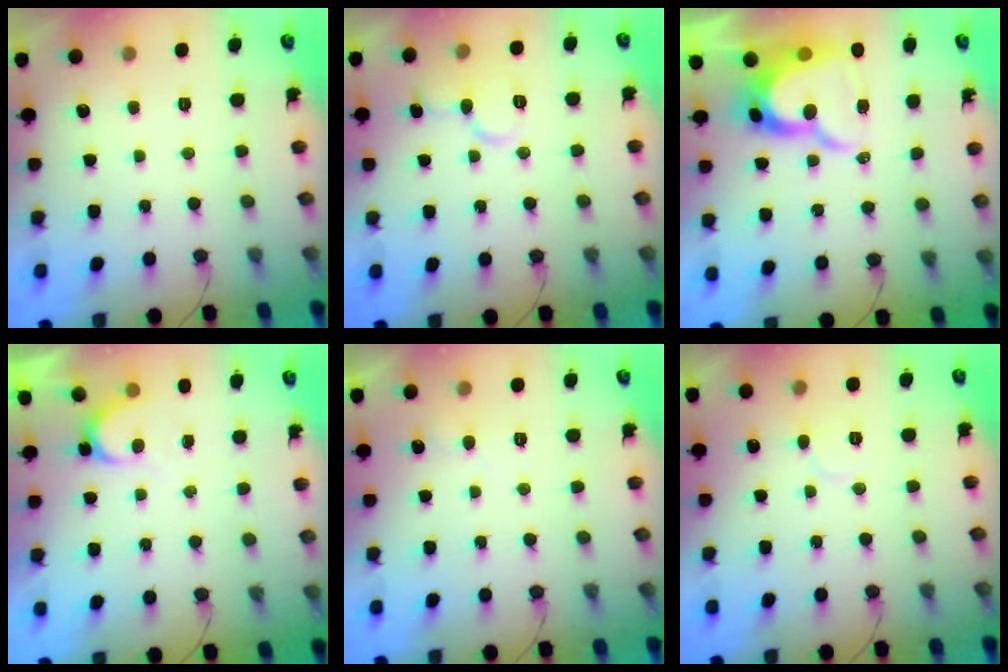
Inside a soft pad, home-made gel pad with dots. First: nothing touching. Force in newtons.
{"total": 9.0, "press": 8.9, "slide": 0.7}
{"total": 14.7, "press": 14.6, "slide": 1.4}
{"total": 4.0, "press": 4.0, "slide": 0.4}
{"total": 3.4, "press": 3.4, "slide": 0.4}
{"total": 6.2, "press": 6.1, "slide": 0.8}